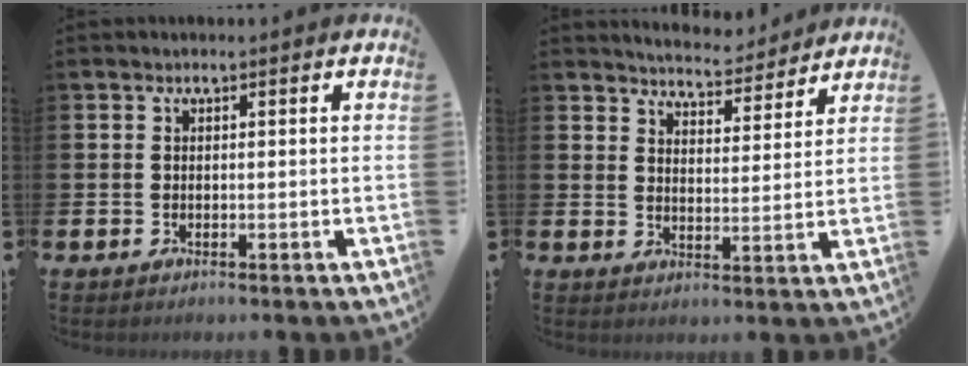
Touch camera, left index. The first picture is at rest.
{"total": 5.4, "force": [5.4, 0.6, 0.0], "torque": [-0.009, -0.043, 0.093]}